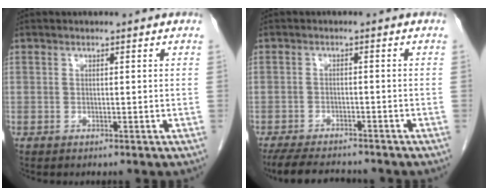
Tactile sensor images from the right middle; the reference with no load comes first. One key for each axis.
{"total": 8.7, "fx": -7.8, "fy": 1.8, "fz": 3.3, "tx": -0.057, "ty": -0.012, "tz": -0.120}